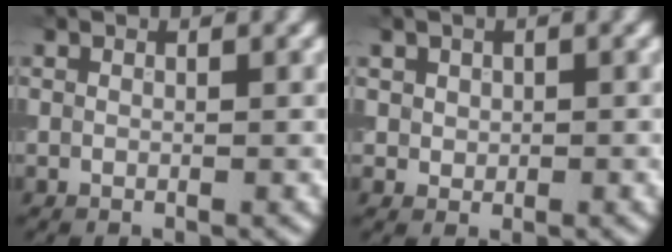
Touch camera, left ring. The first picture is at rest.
{"total": 1.3, "force": [0.5, 1.2, 0.4], "torque": [-0.004, -0.003, 0.012]}